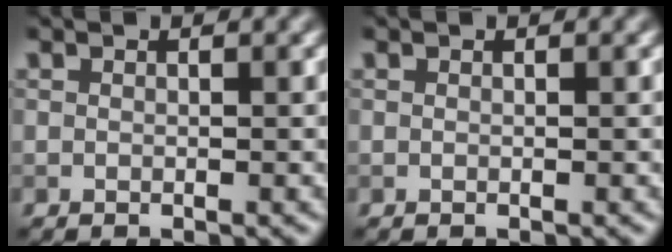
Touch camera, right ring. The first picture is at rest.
{"total": 0.0}